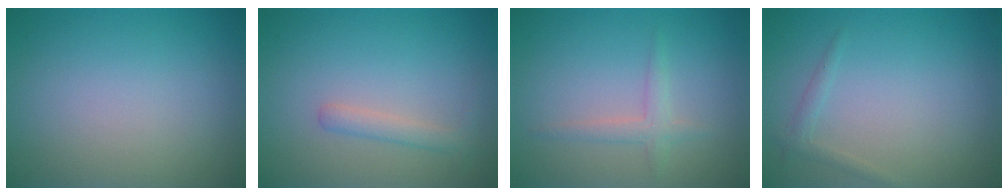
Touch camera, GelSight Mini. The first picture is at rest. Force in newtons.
{"total": 1.6, "press": 1.6, "slide": 0.1}
{"total": 1.5, "press": 1.5, "slide": 0.1}
{"total": 1.0, "press": 1.0, "slide": 0.1}